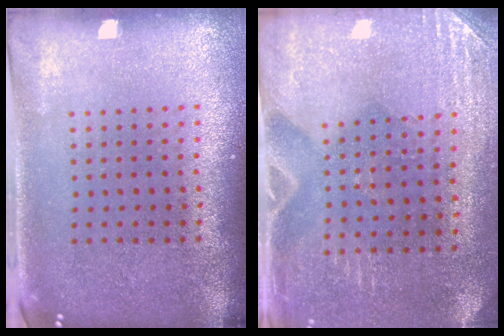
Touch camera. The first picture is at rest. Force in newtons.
{"total": 2.8, "press": 2.5, "slide": 1.2}